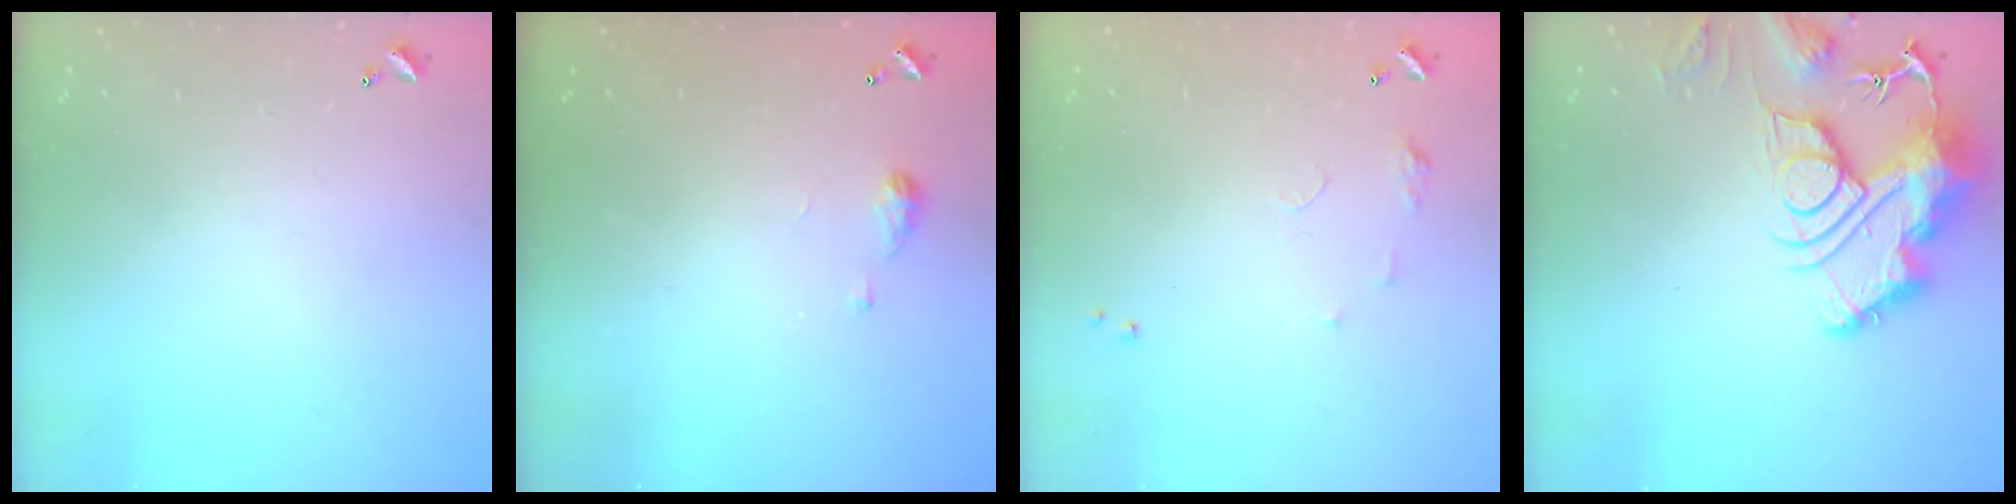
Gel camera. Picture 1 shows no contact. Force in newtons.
{"total": 4.8, "press": 4.7, "slide": 0.6}
{"total": 6.3, "press": 6.3, "slide": 0.7}
{"total": 17.8, "press": 17.8, "slide": 1.8}